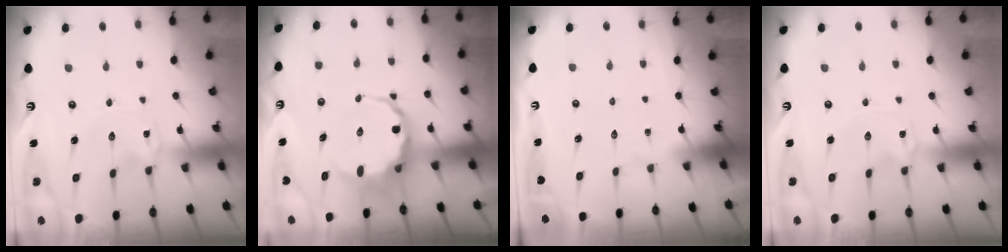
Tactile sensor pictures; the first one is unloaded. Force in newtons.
{"total": 7.5, "press": 7.2, "slide": 2.1}
{"total": 0.0}
{"total": 0.0}